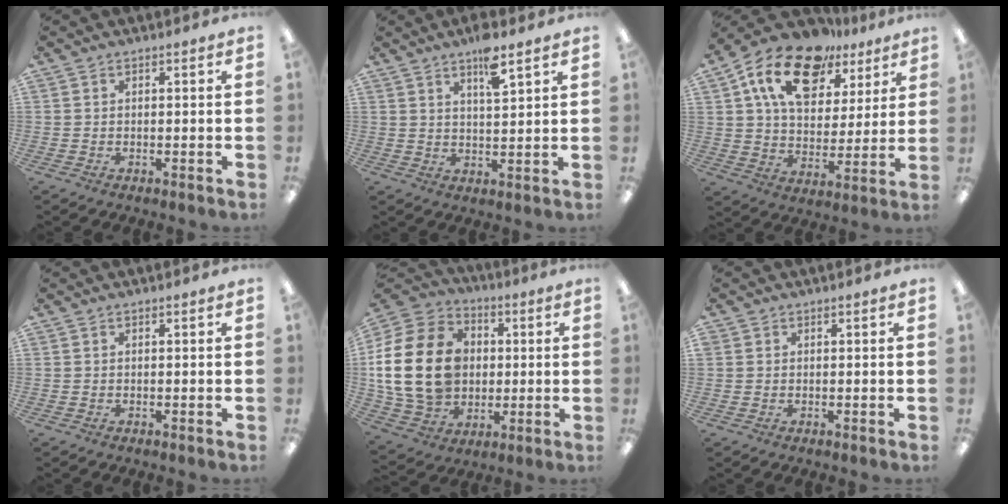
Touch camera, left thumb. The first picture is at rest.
{"total": 6.8, "force": [4.9, 1.4, 4.5], "torque": [-0.069, -0.028, 0.079]}
{"total": 18.0, "force": [11.2, 10.3, 9.7], "torque": [-0.179, -0.047, 0.201]}
{"total": 0.0}
{"total": 23.3, "force": [1.3, 17.9, 14.9], "torque": [-0.293, 0.024, 0.034]}
{"total": 0.6, "force": [0.2, 0.6, 0.0], "torque": [0.000, 0.003, 0.003]}